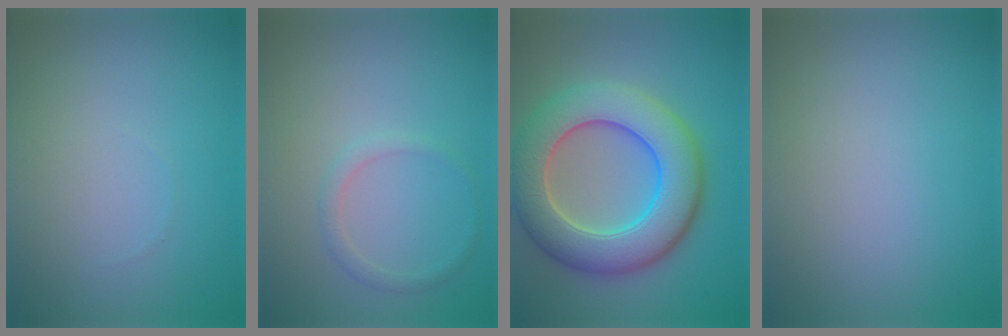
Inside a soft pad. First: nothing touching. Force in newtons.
{"total": 1.1, "press": 1.1, "slide": 0.1}
{"total": 10.0, "press": 10.0, "slide": 0.4}
{"total": 0.0}